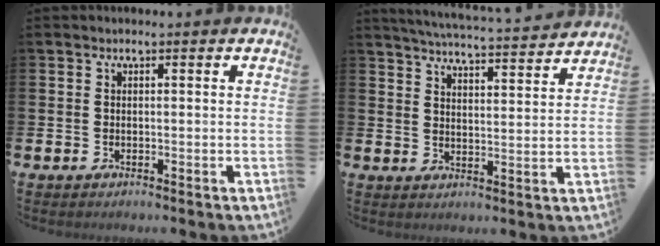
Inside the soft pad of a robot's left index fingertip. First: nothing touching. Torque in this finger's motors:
{"motor_torque": [0.50, -0.48, 0.27, 0.03]}